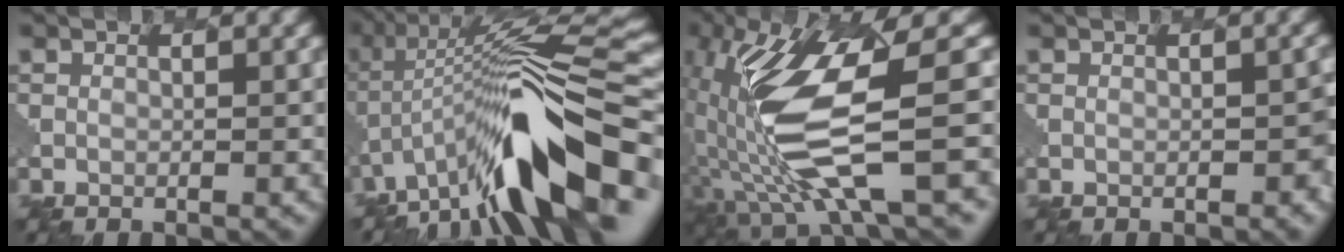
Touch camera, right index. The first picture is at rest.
{"total": 9.7, "force": [-4.6, 1.3, 8.4], "torque": [-0.175, 0.047, -0.110]}
{"total": 7.8, "force": [0.0, 1.3, 7.7], "torque": [-0.200, 0.007, -0.020]}
{"total": 1.1, "force": [-0.2, 0.6, 0.8], "torque": [-0.017, 0.000, -0.014]}